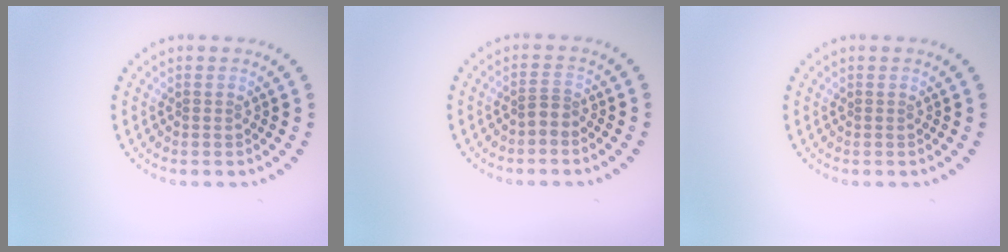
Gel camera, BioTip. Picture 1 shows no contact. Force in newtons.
{"total": 1.1, "press": 0.7, "slide": 0.9}
{"total": 0.0}